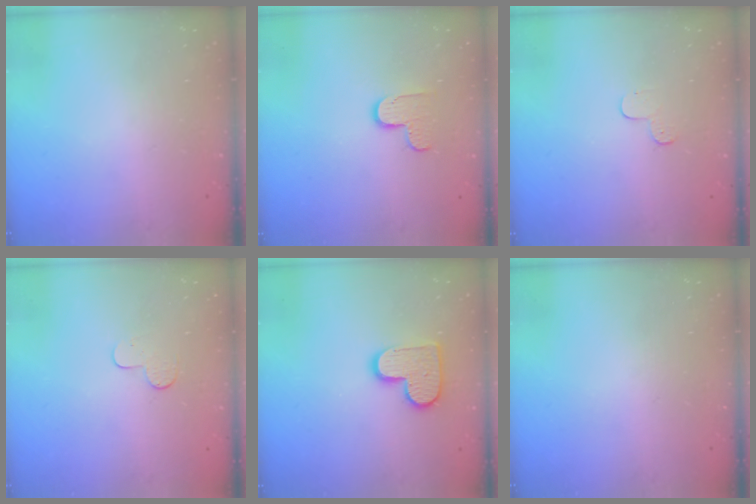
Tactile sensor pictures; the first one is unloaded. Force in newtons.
{"total": 6.5, "press": 6.5, "slide": 0.5}
{"total": 3.9, "press": 3.9, "slide": 0.4}
{"total": 5.3, "press": 5.3, "slide": 0.5}
{"total": 11.3, "press": 11.3, "slide": 0.8}
{"total": 0.0}